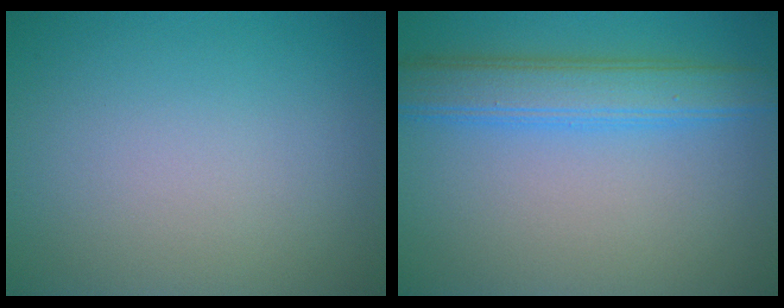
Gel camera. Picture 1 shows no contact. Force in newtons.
{"total": 4.8, "press": 4.8, "slide": 0.3}